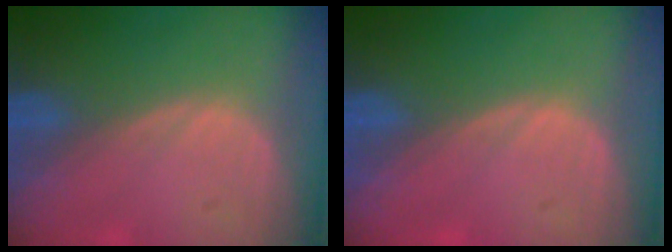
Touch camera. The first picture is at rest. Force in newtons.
{"total": 0.0}